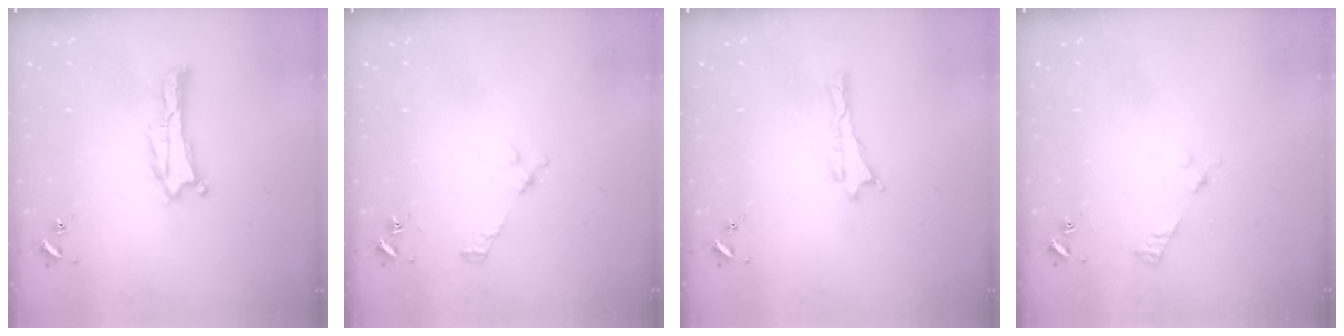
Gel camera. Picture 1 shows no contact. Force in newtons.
{"total": 2.2, "press": 2.2, "slide": 0.3}
{"total": 0.0}
{"total": 2.5, "press": 2.5, "slide": 0.3}